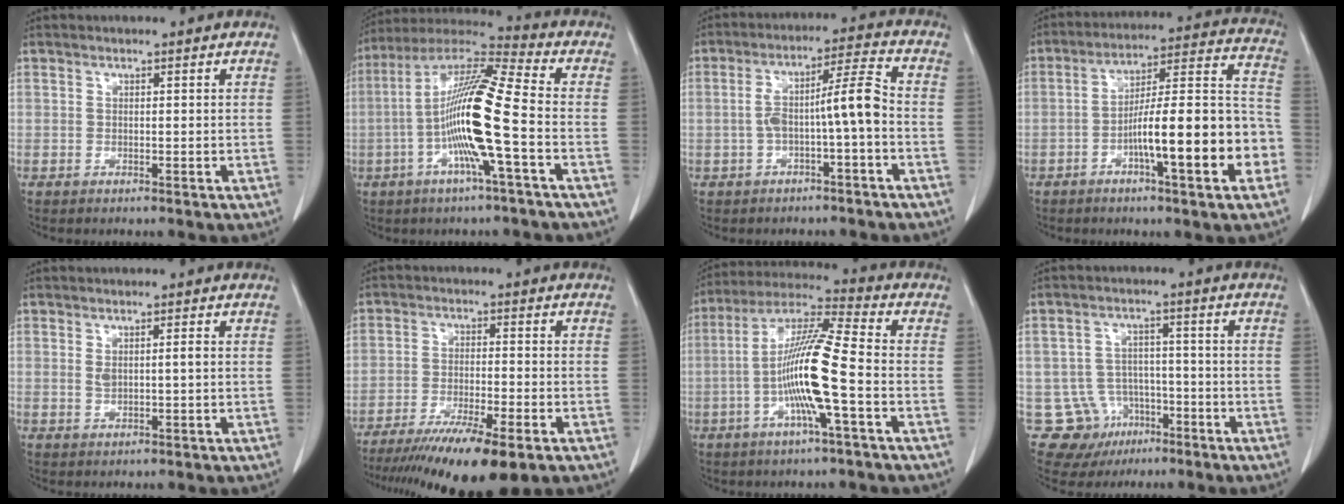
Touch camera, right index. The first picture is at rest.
{"total": 15.2, "force": [-3.1, -0.1, 14.8], "torque": [-0.285, 0.008, -0.069]}
{"total": 7.4, "force": [-1.4, 0.3, 7.3], "torque": [-0.126, 0.032, -0.019]}
{"total": 17.4, "force": [-5.6, 2.0, 16.4], "torque": [-0.230, 0.023, -0.080]}
{"total": 2.0, "force": [0.5, 0.4, 1.9], "torque": [-0.036, 0.007, 0.016]}
{"total": 14.6, "force": [-10.4, 1.6, 10.1], "torque": [-0.155, -0.035, -0.169]}
{"total": 13.3, "force": [-2.9, 0.2, 13.0], "torque": [-0.250, 0.006, -0.062]}
{"total": 9.4, "force": [-4.3, 8.3, 0.9], "torque": [-0.023, 0.020, -0.051]}